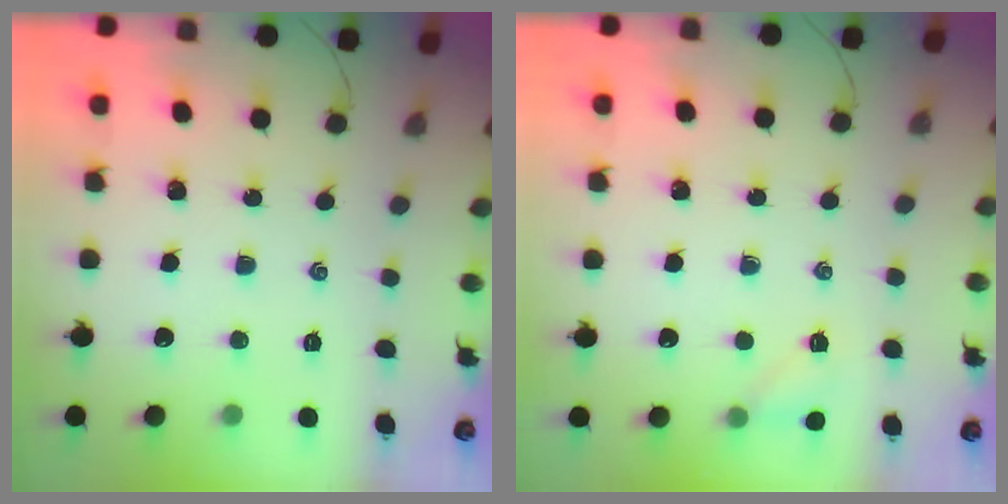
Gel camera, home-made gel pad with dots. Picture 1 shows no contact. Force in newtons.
{"total": 5.7, "press": 5.6, "slide": 0.9}